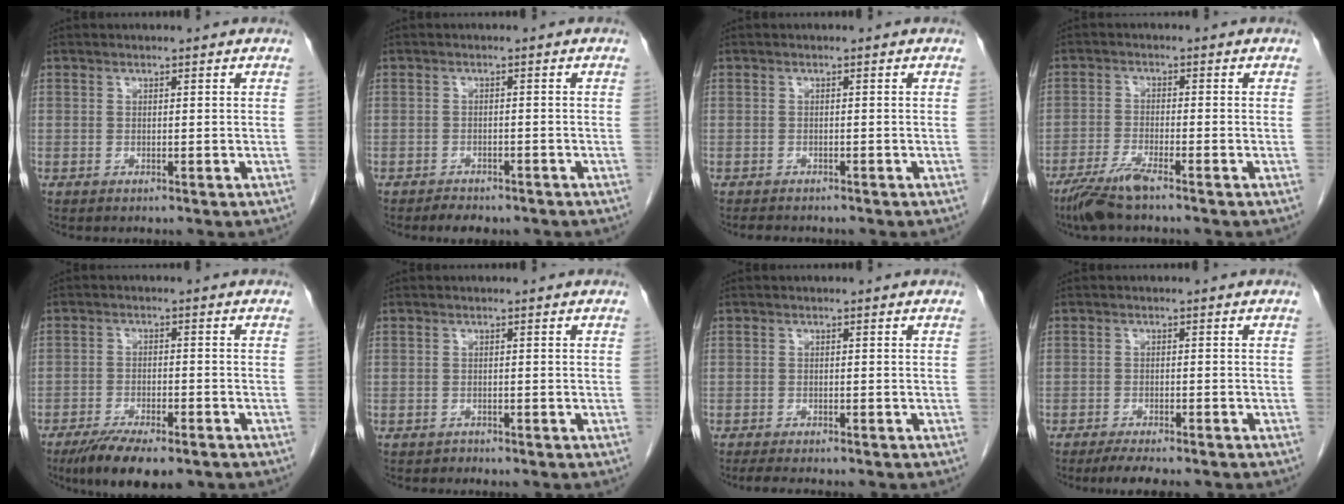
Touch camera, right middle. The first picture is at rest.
{"total": 3.8, "force": [-3.2, 1.6, 1.5], "torque": [-0.026, -0.004, -0.039]}
{"total": 3.1, "force": [-2.7, 0.9, 1.2], "torque": [-0.022, -0.006, -0.033]}
{"total": 5.4, "force": [-4.1, 0.1, 3.5], "torque": [-0.078, -0.017, -0.082]}
{"total": 9.9, "force": [-7.3, 2.6, 6.2], "torque": [-0.095, -0.017, -0.112]}
{"total": 0.6, "force": [-0.5, 0.2, -0.1], "torque": [-0.009, -0.003, -0.011]}
{"total": 5.5, "force": [-4.7, 1.1, 2.7], "torque": [-0.036, -0.010, -0.064]}
{"total": 5.9, "force": [-5.0, 0.9, 3.0], "torque": [-0.045, -0.011, -0.074]}